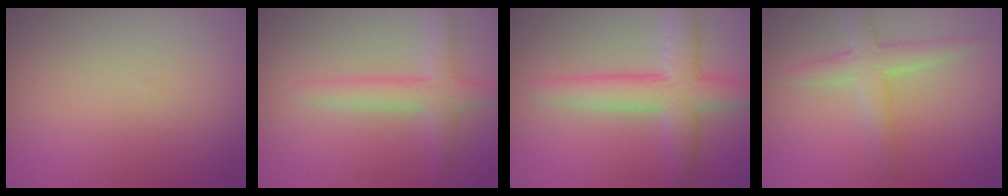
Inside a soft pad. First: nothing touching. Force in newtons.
{"total": 3.1, "press": 3.1, "slide": 0.1}
{"total": 5.3, "press": 5.3, "slide": 0.2}
{"total": 3.0, "press": 3.0, "slide": 0.0}